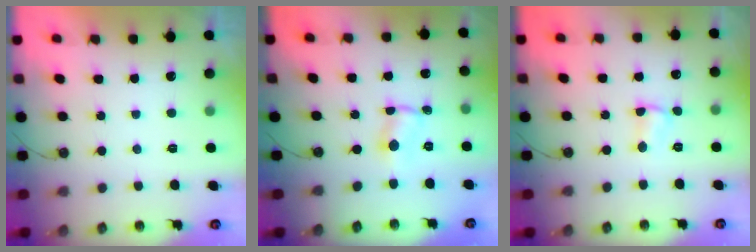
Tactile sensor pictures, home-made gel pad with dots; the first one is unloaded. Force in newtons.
{"total": 0.8, "press": 0.6, "slide": 0.5}
{"total": 2.9, "press": 2.9, "slide": 0.4}